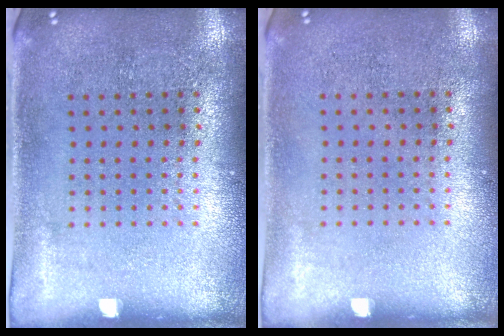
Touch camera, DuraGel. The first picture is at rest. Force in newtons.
{"total": 0.0}